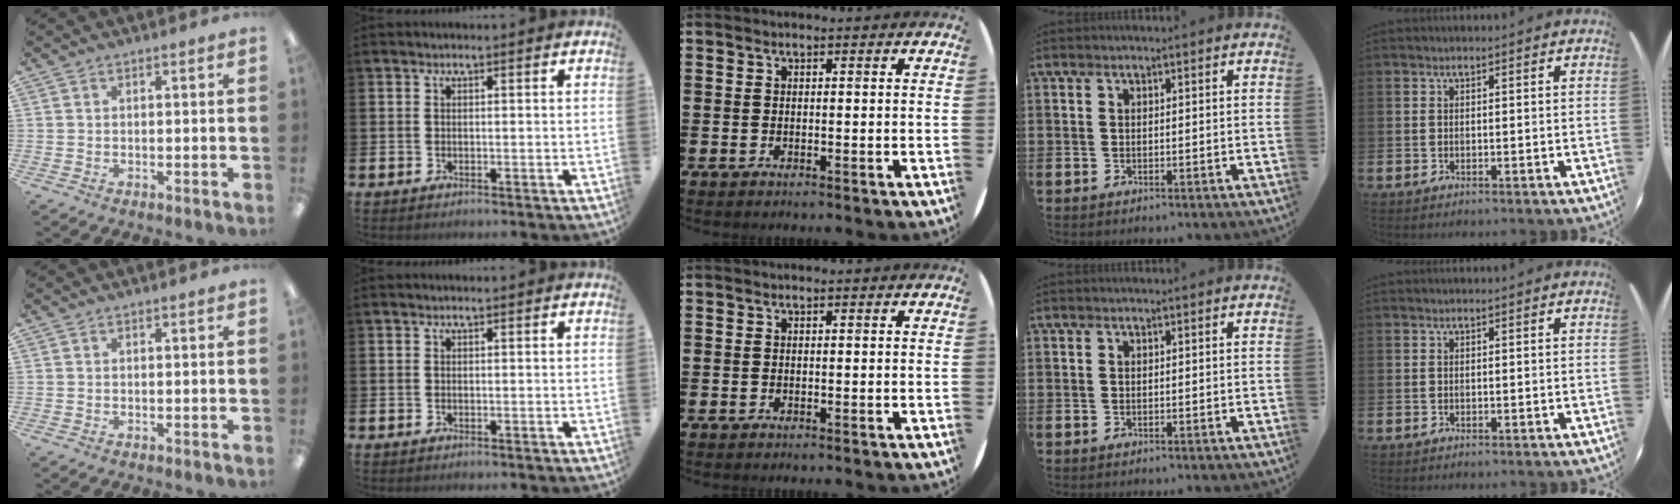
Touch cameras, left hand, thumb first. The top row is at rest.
{}